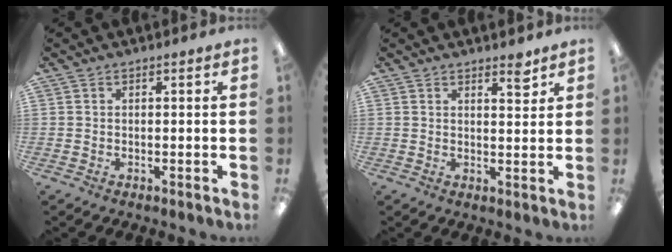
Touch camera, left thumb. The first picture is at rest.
{"total": 3.8, "force": [3.0, 0.9, 2.2], "torque": [-0.017, -0.021, 0.046]}